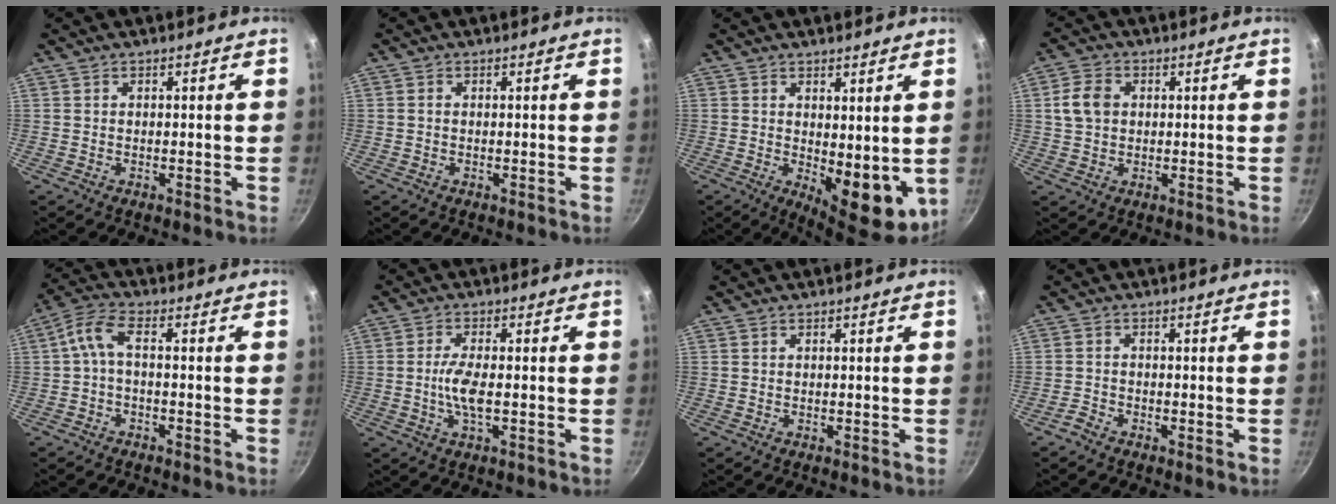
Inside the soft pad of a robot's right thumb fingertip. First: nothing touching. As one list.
[{"total": 0.6, "force": [0.0, 0.4, 0.4], "torque": [-0.008, 0.004, -0.002]}, {"total": 9.9, "force": [0.0, 4.7, 8.7], "torque": [-0.095, -0.016, 0.013]}, {"total": 5.8, "force": [0.9, 4.5, 3.5], "torque": [-0.055, 0.008, 0.011]}, {"total": 4.8, "force": [-1.1, 1.9, 4.2], "torque": [-0.112, 0.023, -0.029]}, {"total": 5.4, "force": [-0.7, 1.7, 5.1], "torque": [-0.106, 0.004, -0.017]}, {"total": 0.0}, {"total": 1.6, "force": [-1.5, 0.6, 0.4], "torque": [-0.019, 0.014, -0.032]}]